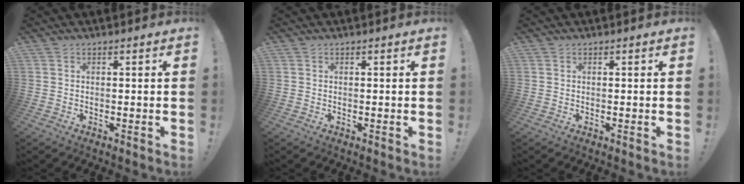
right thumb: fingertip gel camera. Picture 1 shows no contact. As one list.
[{"total": 0.0}, {"total": 0.0}]